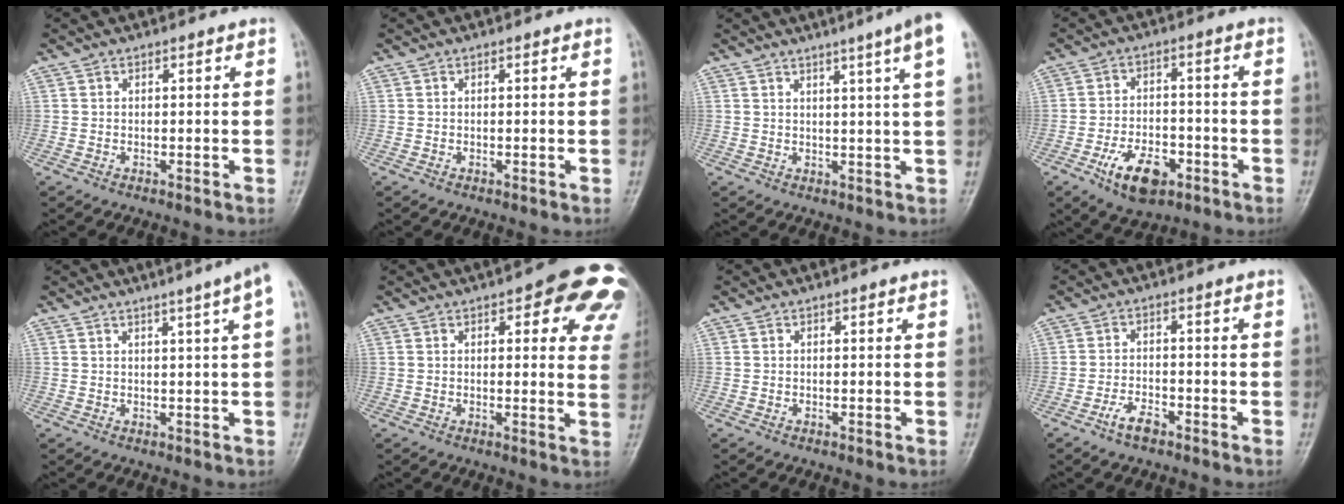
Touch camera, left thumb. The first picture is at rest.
{"total": 0.0}
{"total": 8.3, "force": [4.8, -1.0, 6.7], "torque": [-0.090, -0.004, 0.052]}
{"total": 9.9, "force": [-4.8, 5.5, 6.8], "torque": [-0.097, 0.021, -0.077]}
{"total": 6.0, "force": [3.0, -0.7, 5.1], "torque": [-0.068, 0.003, 0.037]}
{"total": 14.8, "force": [7.3, 5.7, 11.5], "torque": [-0.092, -0.021, 0.068]}
{"total": 0.0}
{"total": 3.8, "force": [-2.6, 1.5, 2.3], "torque": [-0.048, 0.017, -0.048]}